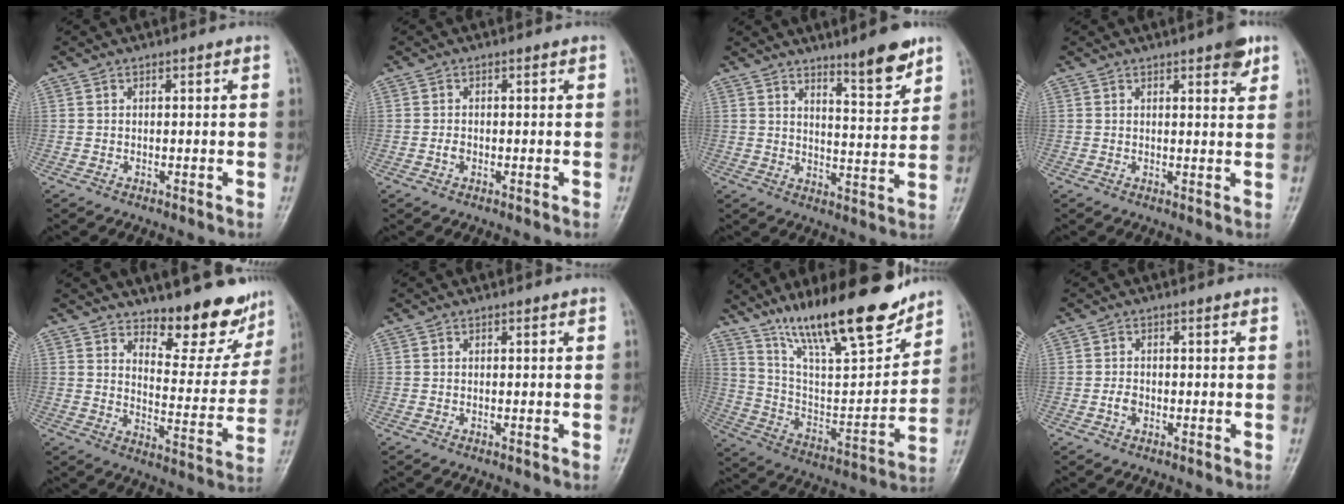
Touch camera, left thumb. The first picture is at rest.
{"total": 1.0, "force": [-0.2, 0.7, 0.7], "torque": [-0.009, 0.001, -0.005]}
{"total": 8.4, "force": [6.1, 1.4, 5.6], "torque": [-0.075, -0.053, 0.097]}
{"total": 4.2, "force": [2.6, 1.2, 3.1], "torque": [-0.032, -0.012, 0.029]}
{"total": 12.2, "force": [10.3, 4.3, 4.9], "torque": [-0.030, -0.090, 0.149]}
{"total": 0.0}
{"total": 23.4, "force": [16.9, 5.8, 15.2], "torque": [-0.217, -0.078, 0.290]}
{"total": 1.7, "force": [-0.6, 1.2, 1.1], "torque": [-0.018, 0.004, -0.013]}